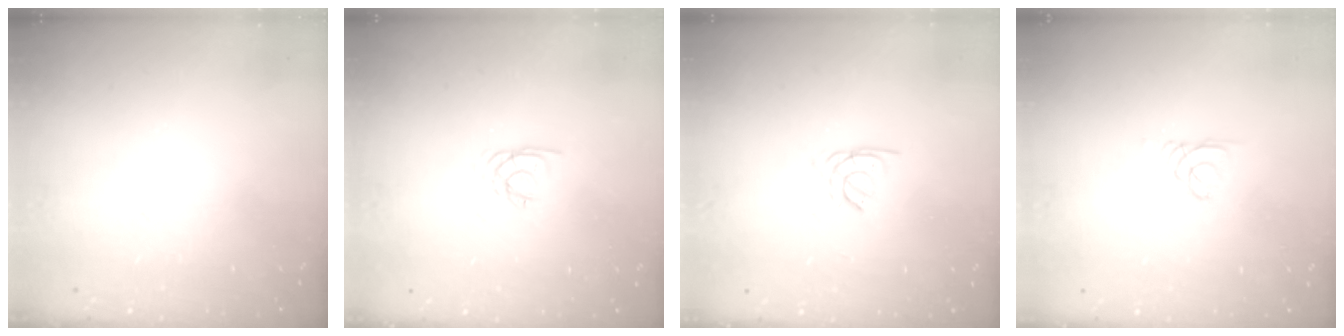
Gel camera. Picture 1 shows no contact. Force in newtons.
{"total": 2.0, "press": 1.9, "slide": 0.4}
{"total": 1.4, "press": 1.4, "slide": 0.4}
{"total": 0.8, "press": 0.8, "slide": 0.1}